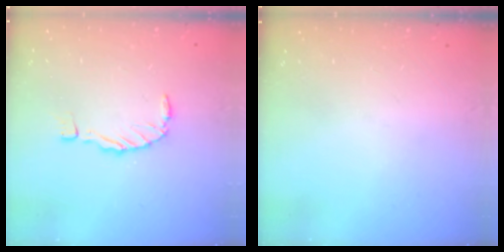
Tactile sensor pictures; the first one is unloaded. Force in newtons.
{"total": 0.0}